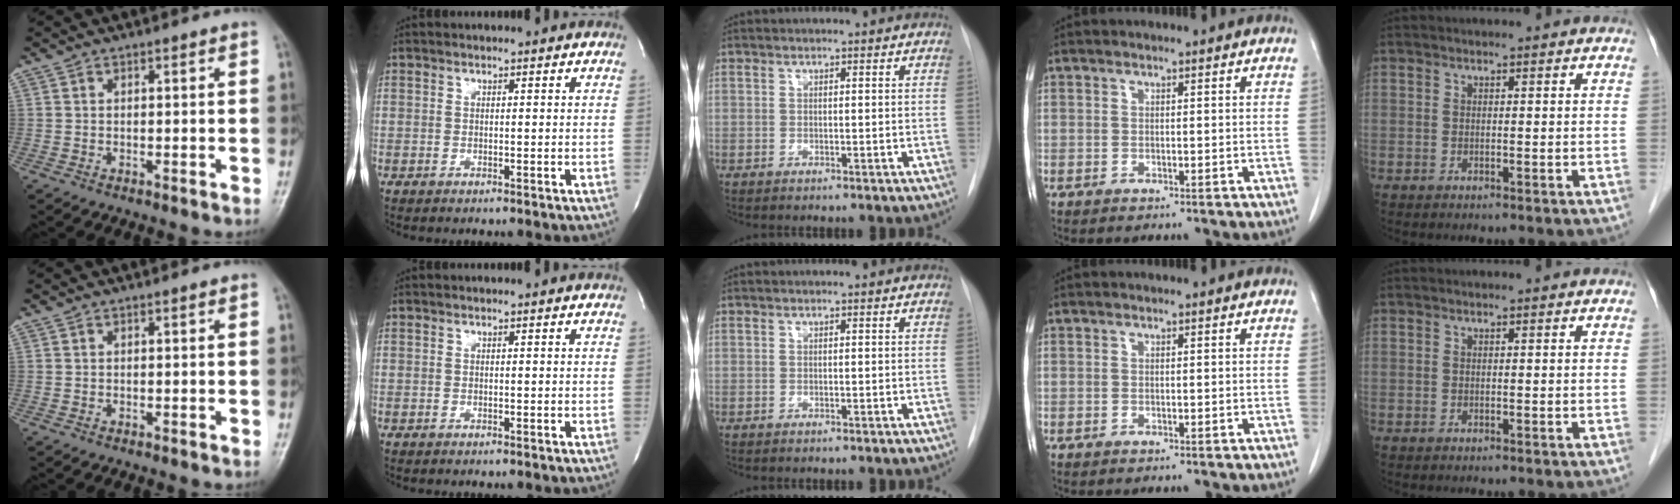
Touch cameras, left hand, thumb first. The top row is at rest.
{}